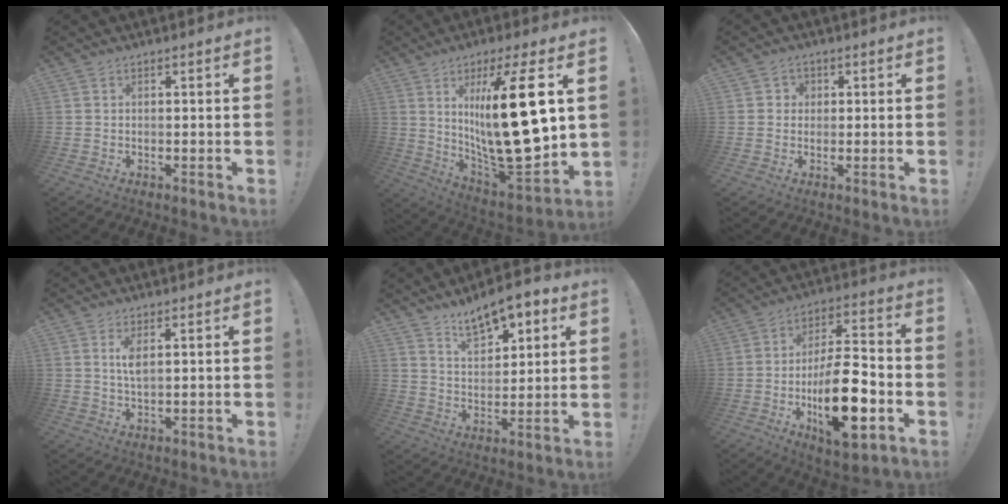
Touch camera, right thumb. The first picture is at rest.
{"total": 25.5, "force": [5.4, 7.1, 23.9], "torque": [-0.417, -0.044, 0.079]}
{"total": 2.5, "force": [0.1, 2.4, 0.7], "torque": [-0.012, 0.005, 0.000]}
{"total": 3.9, "force": [1.4, 1.2, 3.4], "torque": [-0.063, -0.003, 0.022]}
{"total": 11.2, "force": [8.2, 4.9, 5.9], "torque": [-0.085, -0.053, 0.147]}
{"total": 19.9, "force": [-5.8, 8.0, 17.2], "torque": [-0.298, 0.022, -0.087]}